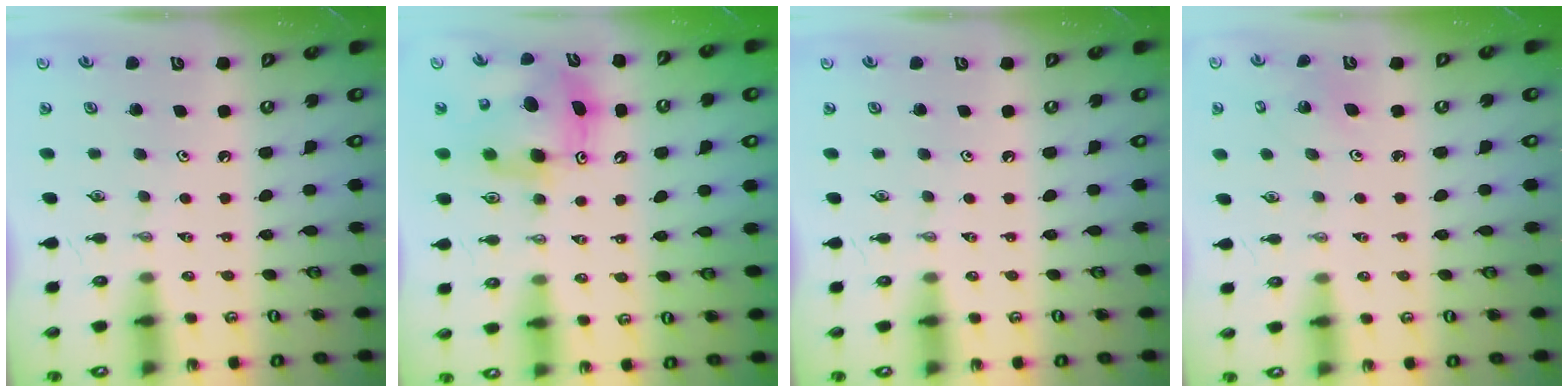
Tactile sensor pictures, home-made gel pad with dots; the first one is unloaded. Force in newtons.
{"total": 9.8, "press": 9.8, "slide": 1.1}
{"total": 0.0}
{"total": 2.2, "press": 2.2, "slide": 0.2}